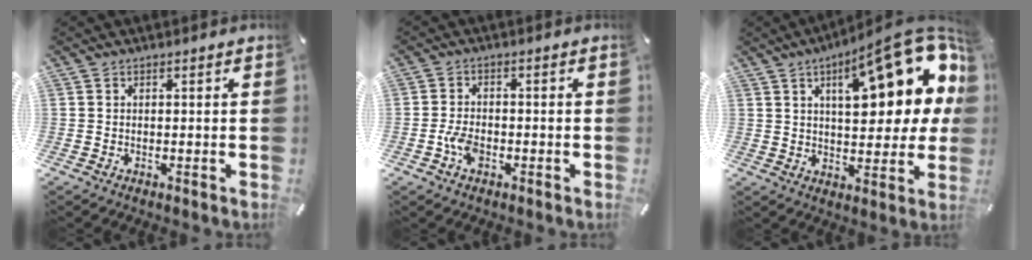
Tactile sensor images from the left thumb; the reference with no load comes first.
{"total": 4.4, "force": [-1.8, 2.7, 3.0], "torque": [-0.062, 0.007, -0.033]}
{"total": 23.6, "force": [10.0, 8.9, 19.5], "torque": [-0.276, -0.053, 0.153]}